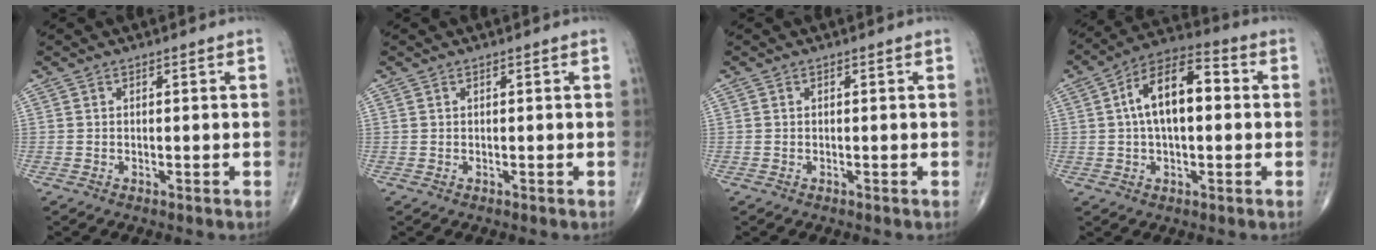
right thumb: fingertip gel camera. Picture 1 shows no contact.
{"total": 0.0}
{"total": 0.0}
{"total": 13.3, "force": [1.5, 6.8, 11.4], "torque": [-0.187, 0.031, 0.015]}